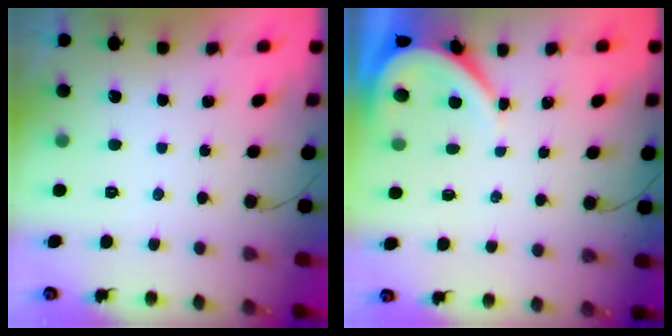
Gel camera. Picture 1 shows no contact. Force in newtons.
{"total": 3.7, "press": 3.6, "slide": 0.5}